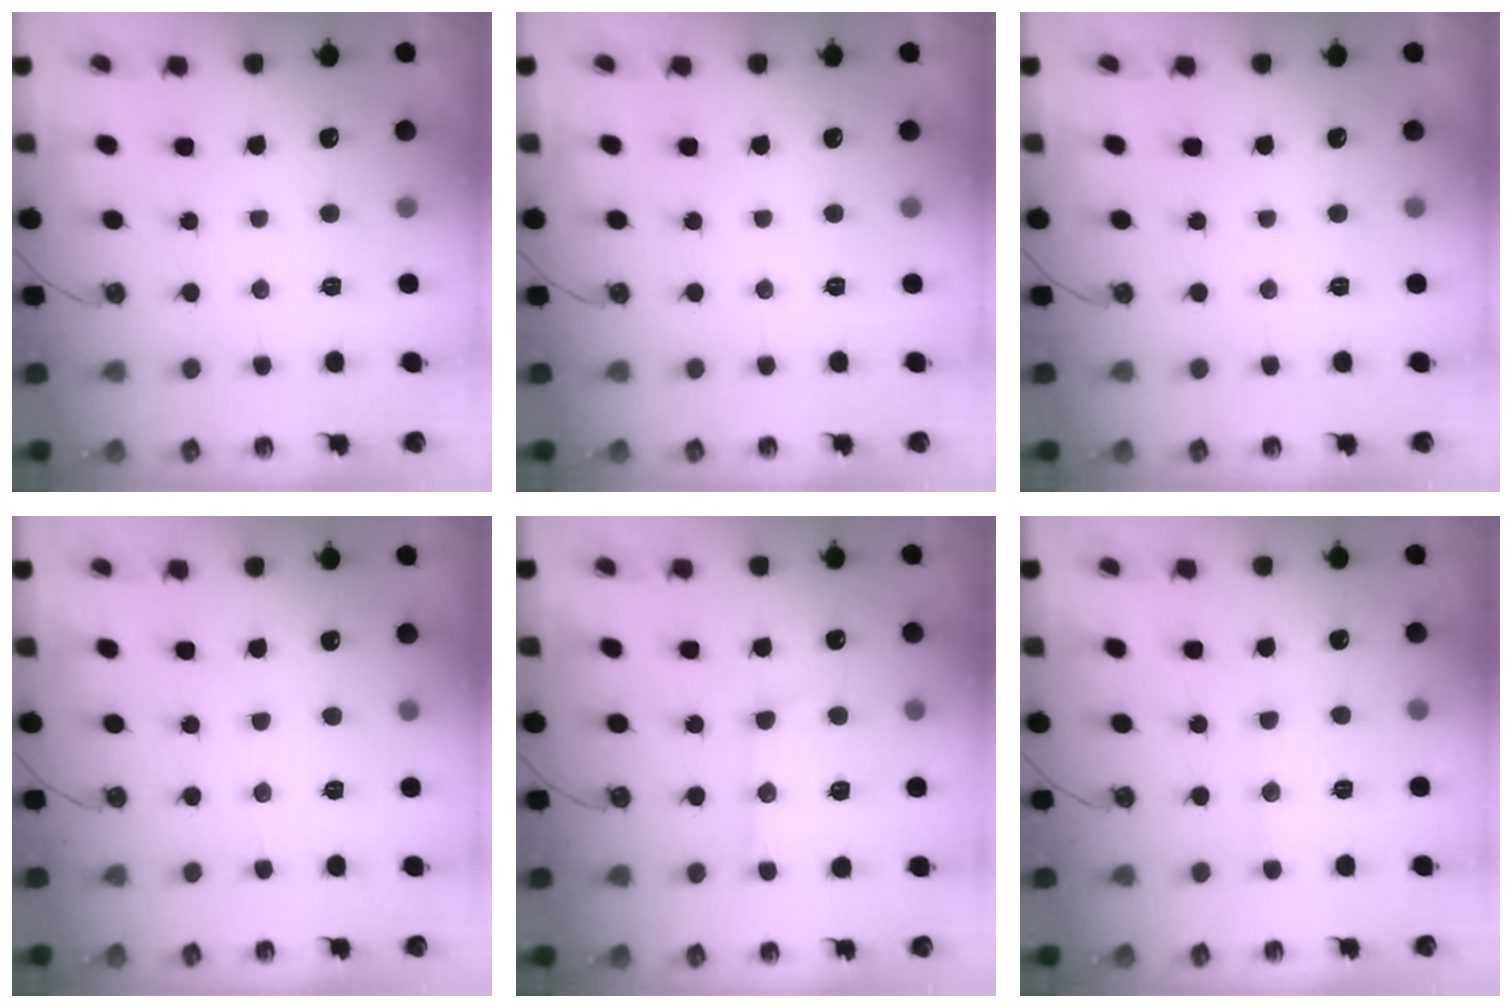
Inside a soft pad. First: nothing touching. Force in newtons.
{"total": 0.0}
{"total": 0.0}
{"total": 4.3, "press": 4.2, "slide": 0.6}
{"total": 10.1, "press": 10.1, "slide": 0.7}
{"total": 7.5, "press": 7.5, "slide": 0.6}